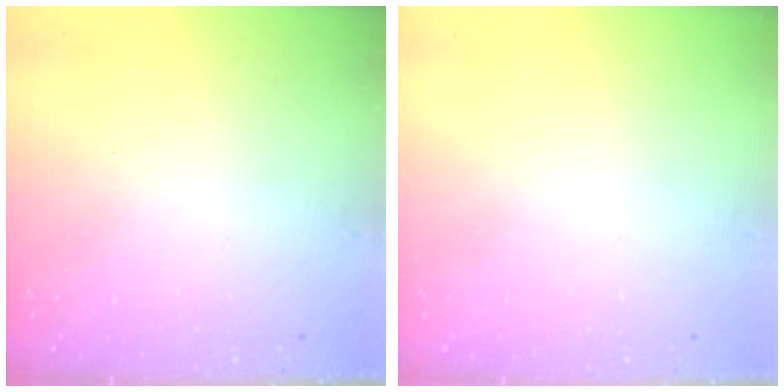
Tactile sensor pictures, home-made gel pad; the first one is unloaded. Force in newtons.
{"total": 0.0}